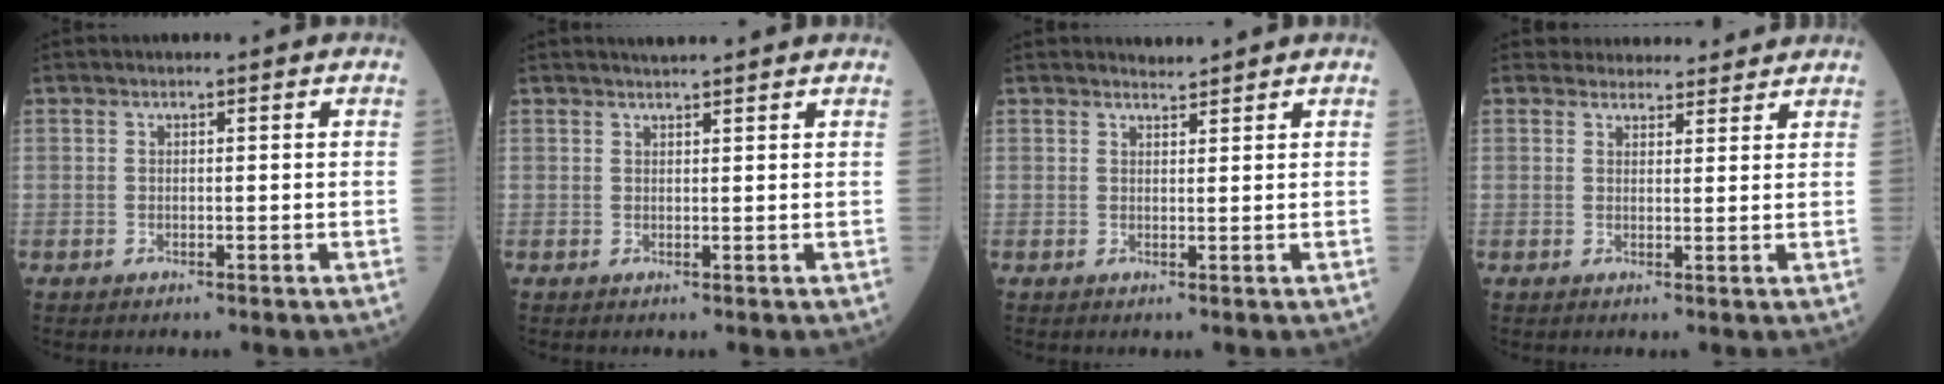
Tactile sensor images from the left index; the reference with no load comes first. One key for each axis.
{"total": 2.0, "fx": 1.9, "fy": -0.2, "fz": 0.6, "tx": -0.008, "ty": 0.011, "tz": 0.032}
{"total": 1.2, "fx": 1.1, "fy": -0.2, "fz": -0.3, "tx": -0.006, "ty": -0.002, "tz": 0.021}
{"total": 6.2, "fx": 5.9, "fy": 1.9, "fz": 0.2, "tx": 0.011, "ty": 0.013, "tz": 0.067}